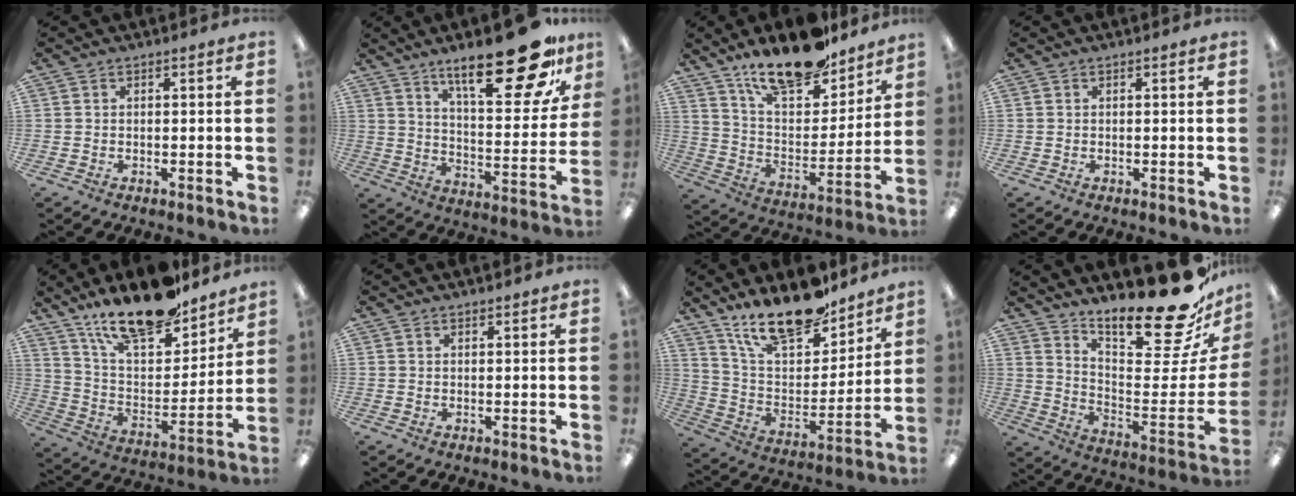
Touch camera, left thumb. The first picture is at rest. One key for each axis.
{"total": 24.4, "fx": 16.2, "fy": 7.4, "fz": 16.6, "tx": -0.243, "ty": -0.101, "tz": 0.259}
{"total": 19.3, "fx": 15.8, "fy": 6.6, "fz": 8.9, "tx": -0.149, "ty": -0.102, "tz": 0.274}
{"total": 0.0}
{"total": 20.4, "fx": 16.7, "fy": 6.5, "fz": 9.6, "tx": -0.170, "ty": -0.105, "tz": 0.291}
{"total": 0.8, "fx": 0.7, "fy": 0.2, "fz": 0.1, "tx": -0.004, "ty": 0.000, "tz": 0.014}
{"total": 19.6, "fx": 16.0, "fy": 6.8, "fz": 9.1, "tx": -0.169, "ty": -0.098, "tz": 0.282}
{"total": 24.2, "fx": 19.3, "fy": 5.7, "fz": 13.4, "tx": -0.166, "ty": -0.156, "tz": 0.307}